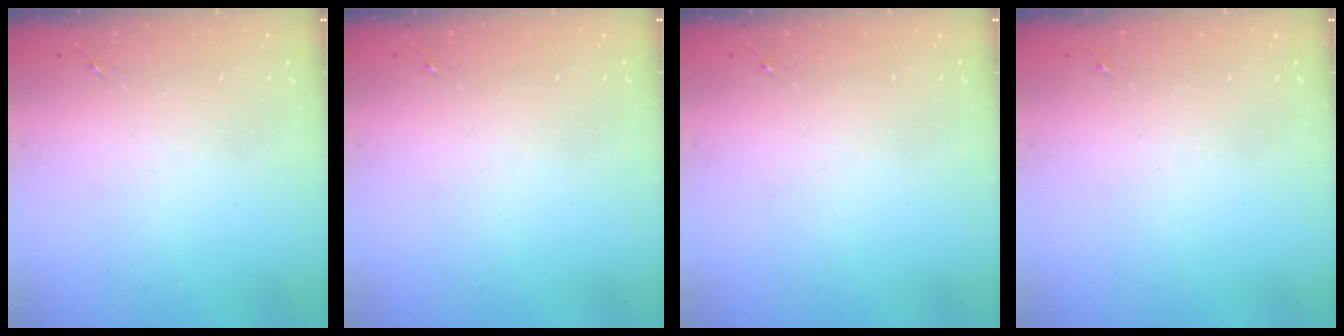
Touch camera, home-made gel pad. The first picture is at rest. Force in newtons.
{"total": 0.0}
{"total": 0.0}
{"total": 0.0}